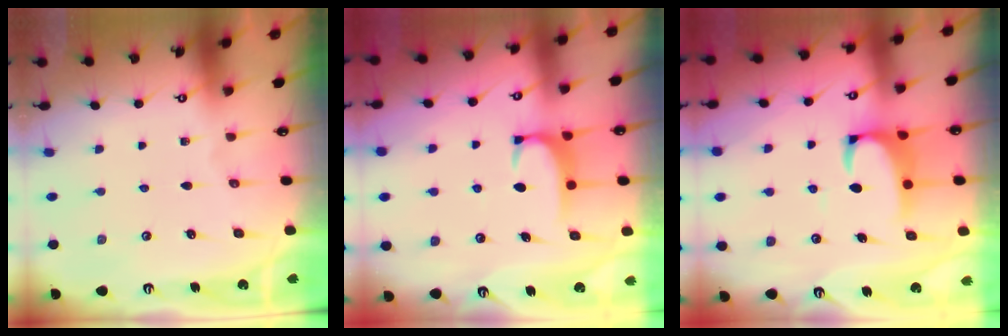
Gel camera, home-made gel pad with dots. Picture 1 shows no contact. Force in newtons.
{"total": 1.6, "press": 1.6, "slide": 0.5}
{"total": 2.2, "press": 2.0, "slide": 0.9}